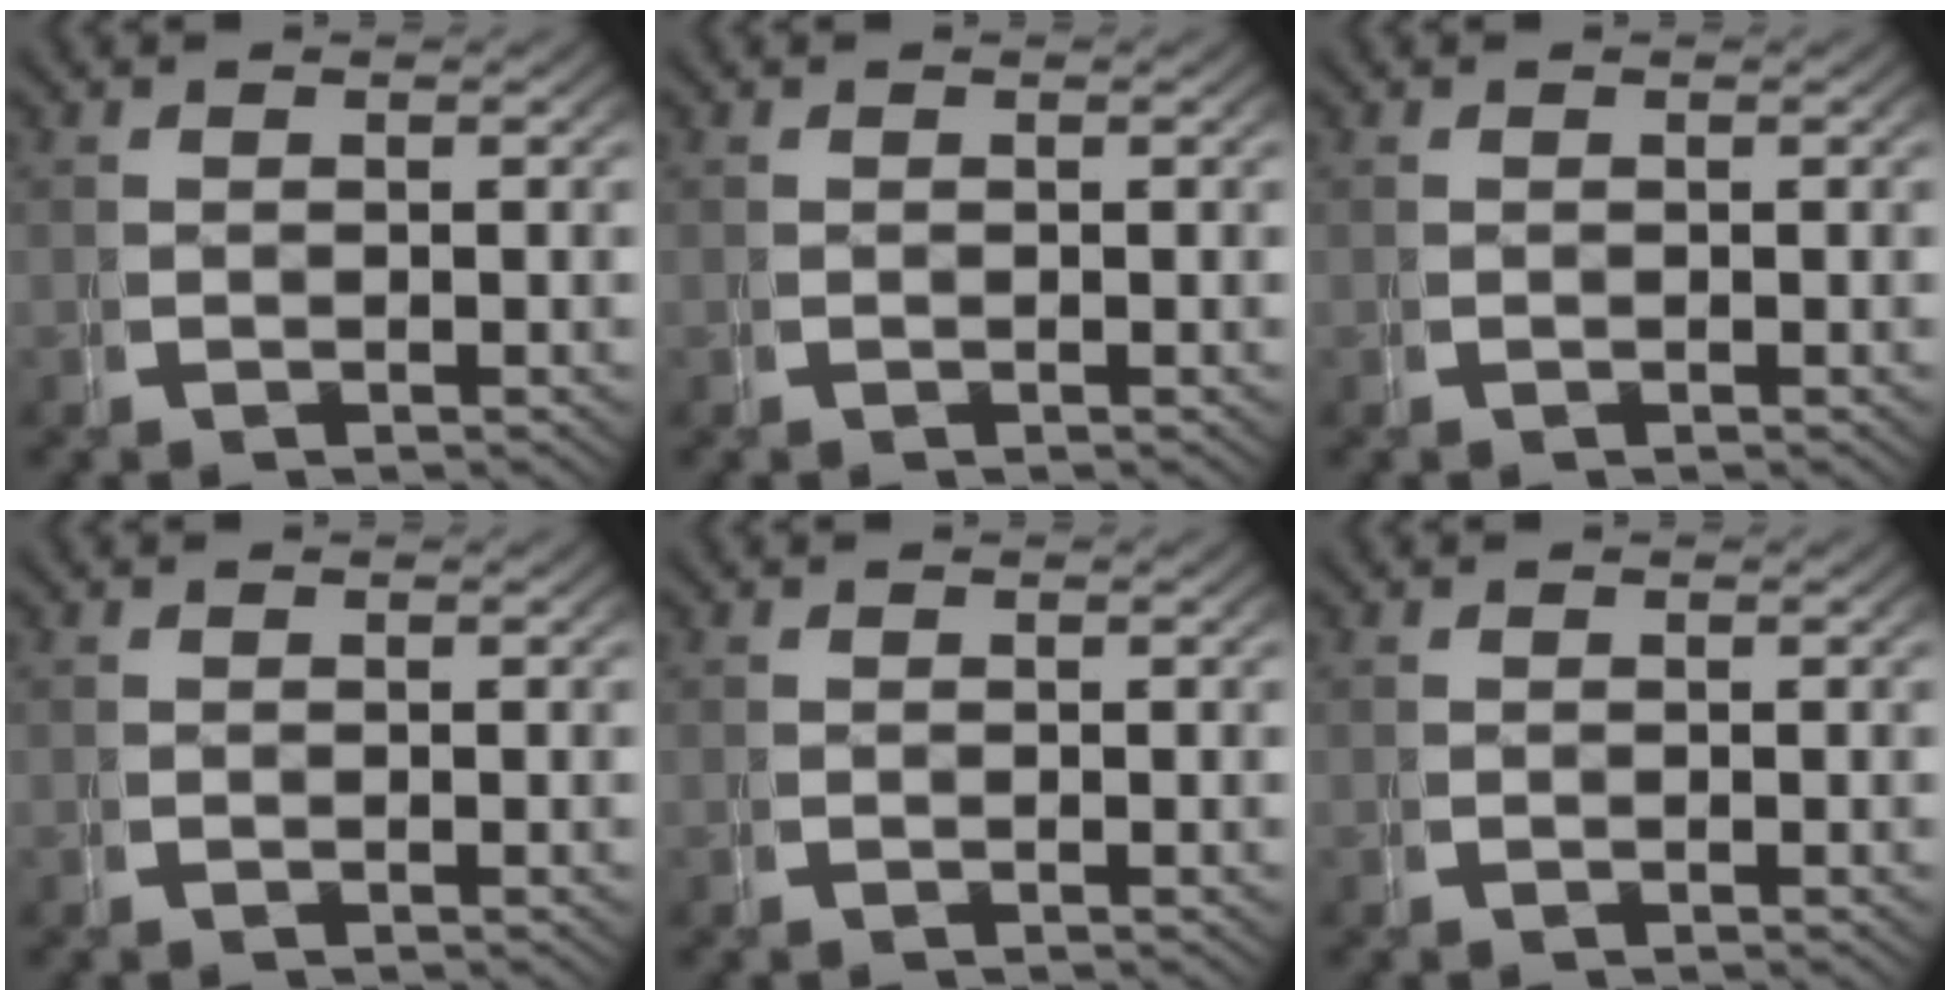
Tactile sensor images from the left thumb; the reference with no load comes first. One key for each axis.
{"total": 0.0}
{"total": 0.0}
{"total": 0.0}
{"total": 0.0}
{"total": 0.0}